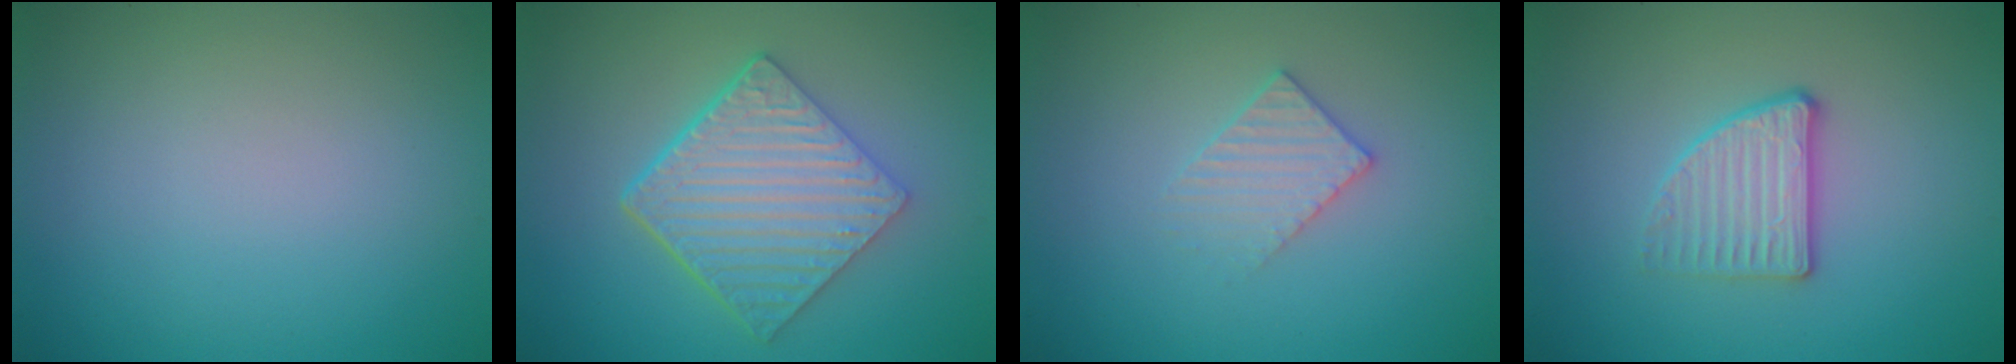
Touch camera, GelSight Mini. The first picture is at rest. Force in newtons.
{"total": 6.6, "press": 4.7, "slide": 4.6}
{"total": 2.1, "press": 2.0, "slide": 0.3}
{"total": 2.8, "press": 2.5, "slide": 1.2}